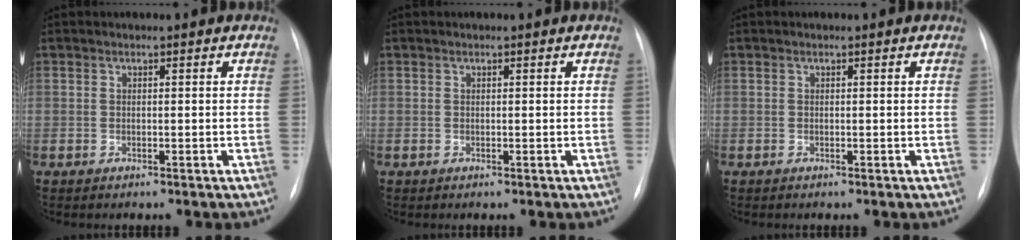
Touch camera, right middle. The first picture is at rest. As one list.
[{"total": 0.0}, {"total": 0.0}]